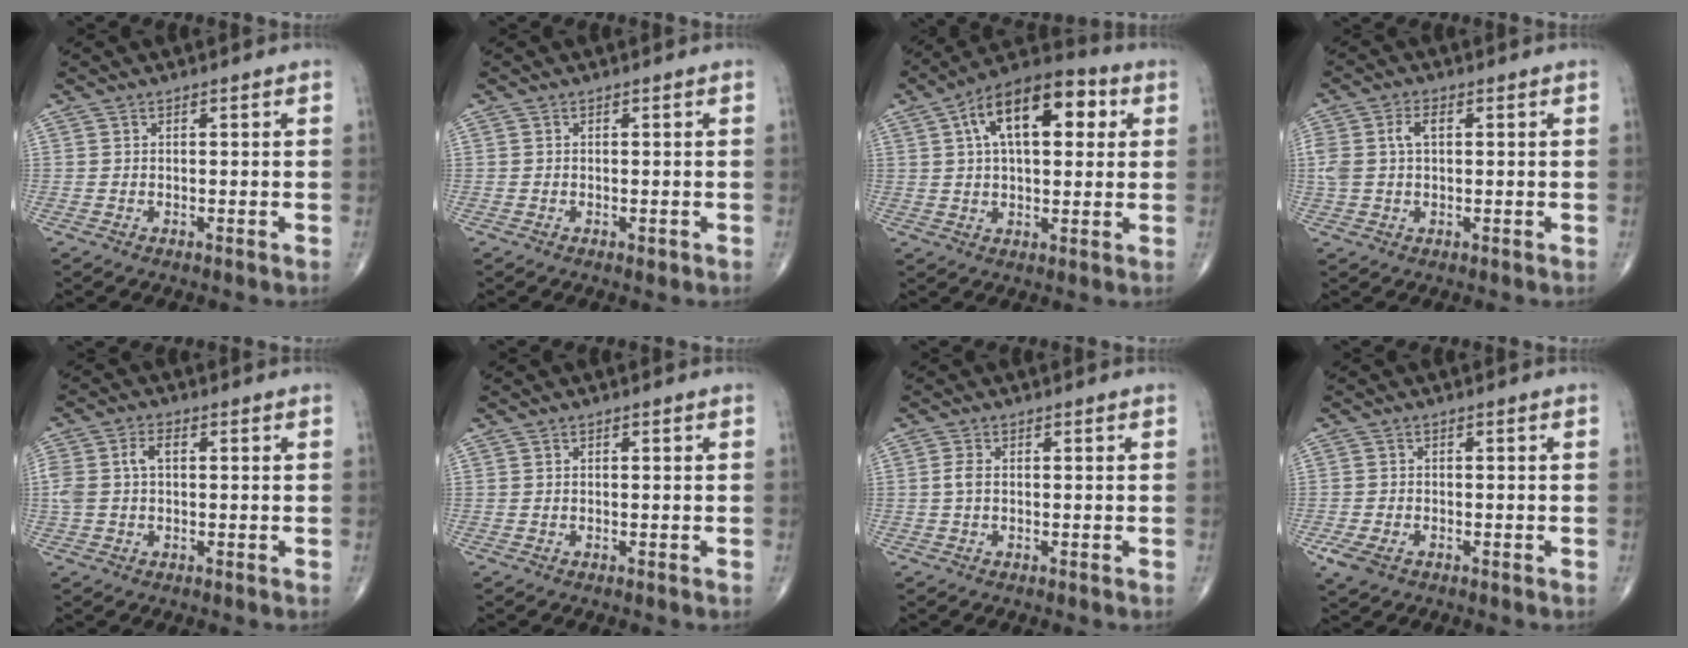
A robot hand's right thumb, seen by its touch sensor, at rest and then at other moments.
{"total": 0.8, "force": [-0.3, 0.5, 0.6], "torque": [-0.007, -0.002, -0.004]}
{"total": 16.7, "force": [5.0, 8.4, 13.6], "torque": [-0.190, 0.023, 0.069]}
{"total": 5.3, "force": [1.1, 3.1, 4.2], "torque": [-0.107, 0.017, 0.024]}
{"total": 5.4, "force": [0.6, 3.3, 4.2], "torque": [-0.110, 0.022, 0.014]}
{"total": 0.0}
{"total": 0.8, "force": [0.0, 0.5, 0.7], "torque": [-0.014, 0.000, -0.002]}
{"total": 4.1, "force": [-1.9, 2.6, 2.6], "torque": [-0.062, 0.001, -0.031]}